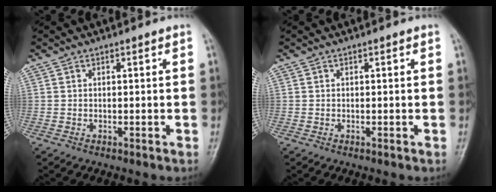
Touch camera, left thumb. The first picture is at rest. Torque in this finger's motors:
{"motor_torque": [0.00, 0.00, -0.01, 0.00, 0.00]}